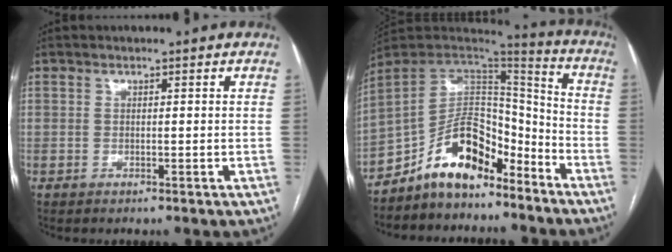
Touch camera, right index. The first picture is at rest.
{"total": 13.4, "force": [-9.9, 5.8, 7.1], "torque": [-0.115, 0.034, -0.178]}